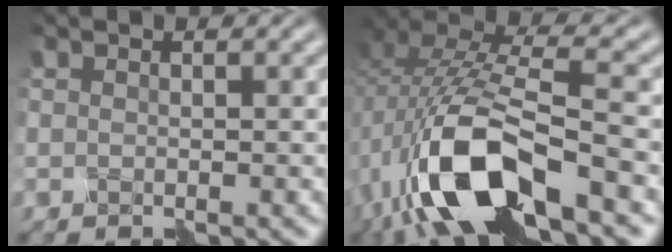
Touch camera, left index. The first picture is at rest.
{"total": 11.0, "force": [-5.7, 3.7, 8.6], "torque": [-0.190, 0.011, -0.113]}